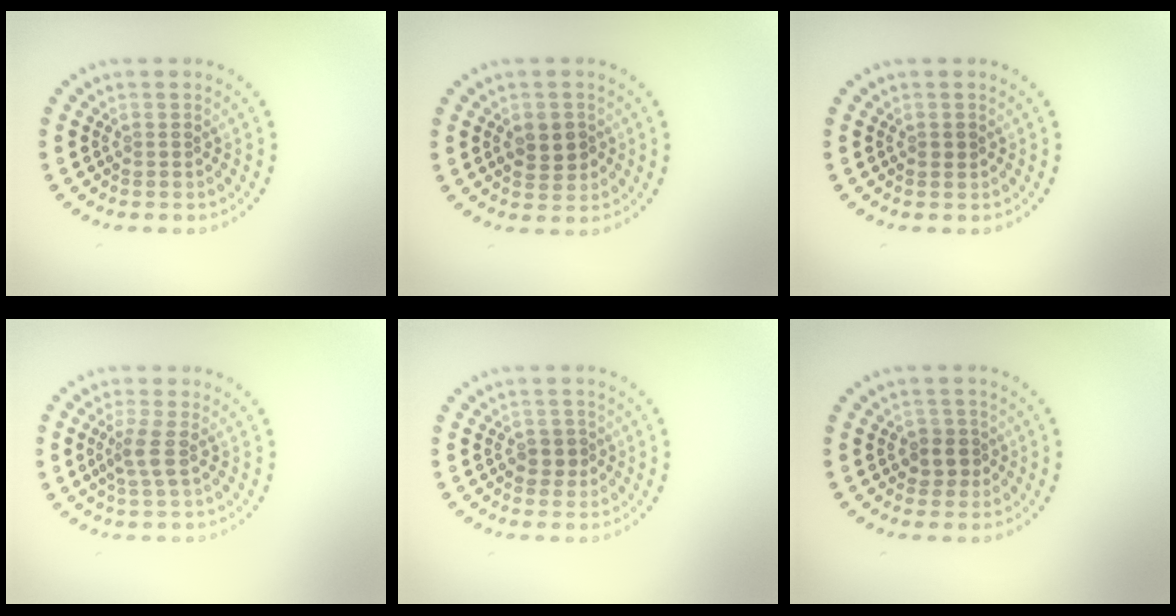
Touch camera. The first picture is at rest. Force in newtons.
{"total": 2.8, "press": 2.8, "slide": 0.4}
{"total": 0.9, "press": 0.8, "slide": 0.2}
{"total": 2.1, "press": 1.6, "slide": 1.3}
{"total": 1.4, "press": 1.2, "slide": 0.6}
{"total": 2.1, "press": 1.8, "slide": 1.0}